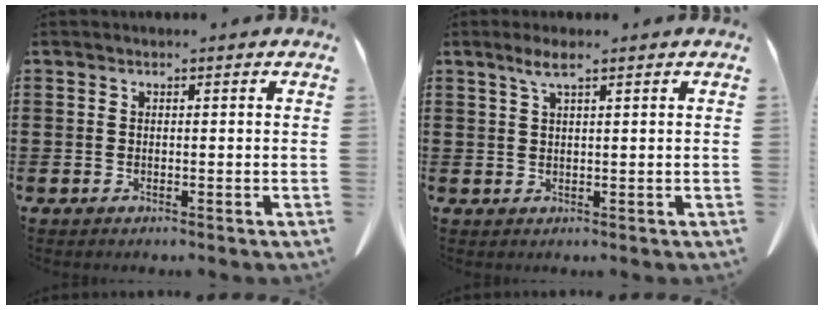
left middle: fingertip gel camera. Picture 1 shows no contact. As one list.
[{"total": 2.6, "force": [1.5, 0.3, 2.1], "torque": [-0.045, 0.002, 0.027]}]